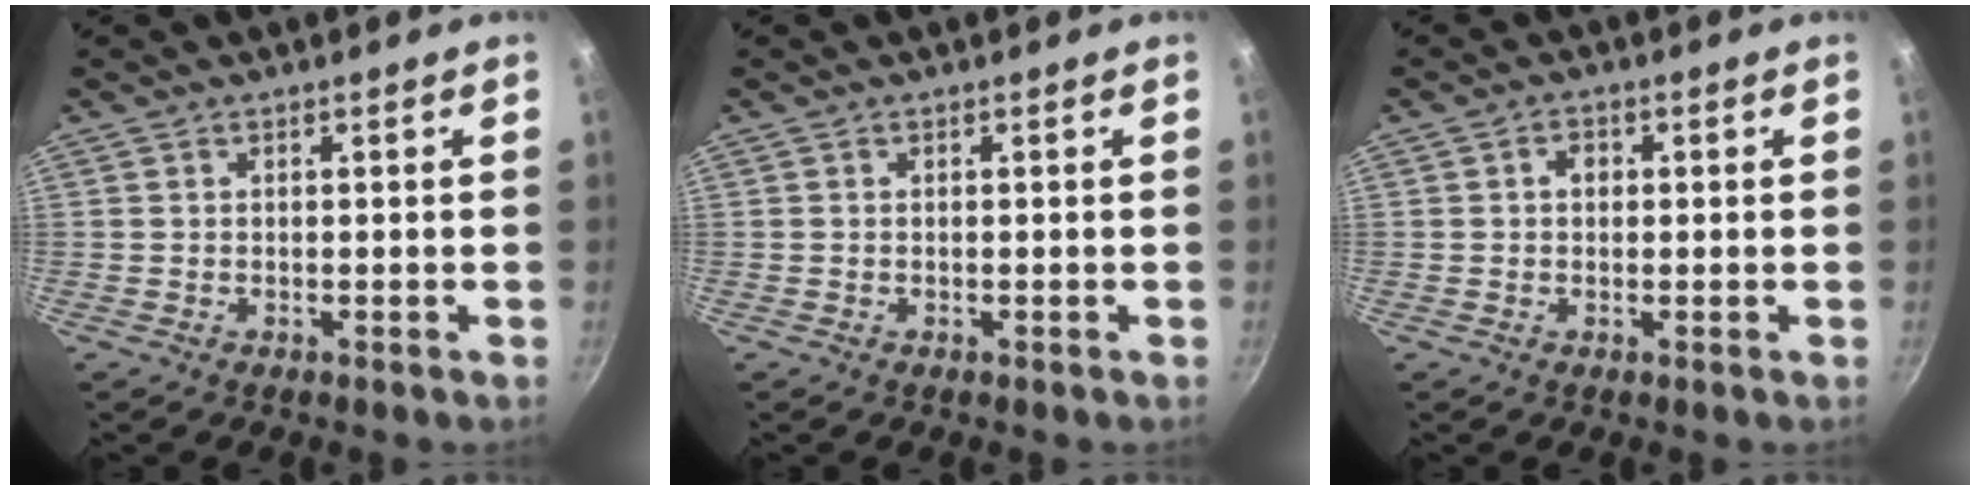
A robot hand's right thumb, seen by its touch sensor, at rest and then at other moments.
{"total": 0.0}
{"total": 2.1, "force": [0.2, 1.7, 1.2], "torque": [-0.010, 0.006, 0.002]}